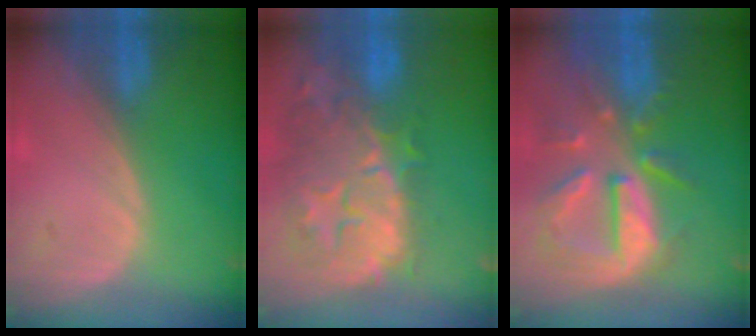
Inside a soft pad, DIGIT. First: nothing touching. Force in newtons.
{"total": 13.4, "press": 11.7, "slide": 6.4}
{"total": 10.9, "press": 9.5, "slide": 5.2}